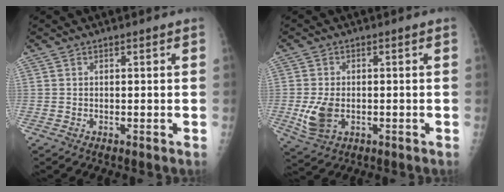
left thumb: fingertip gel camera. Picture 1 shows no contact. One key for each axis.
{"total": 6.3, "fx": -1.3, "fy": 4.1, "fz": 4.6, "tx": -0.092, "ty": -0.002, "tz": -0.016}